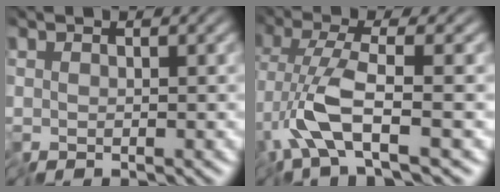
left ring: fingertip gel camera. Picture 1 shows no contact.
{"total": 5.2, "force": [-2.2, 0.7, 4.7], "torque": [-0.114, 0.001, -0.050]}